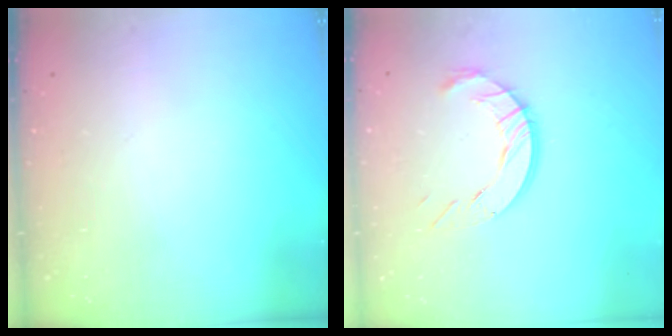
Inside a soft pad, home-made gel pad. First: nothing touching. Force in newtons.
{"total": 9.7, "press": 9.6, "slide": 0.9}